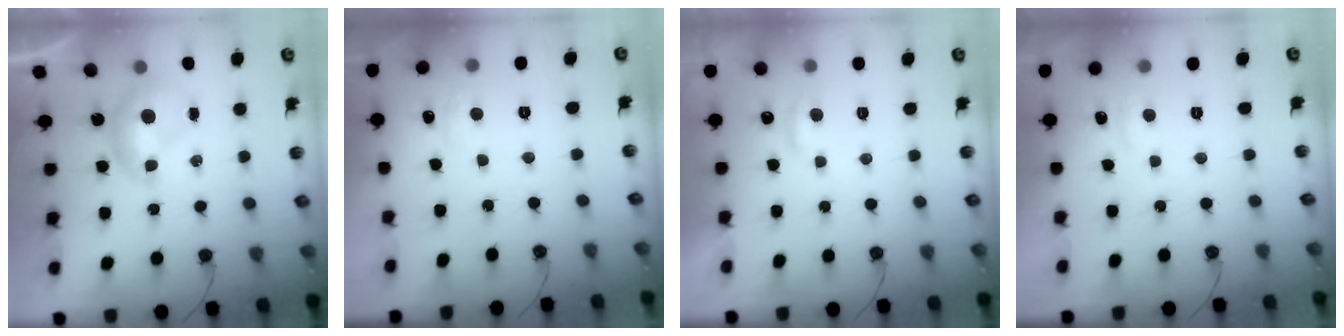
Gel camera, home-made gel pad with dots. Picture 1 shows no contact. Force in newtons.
{"total": 0.9, "press": 0.3, "slide": 0.8}
{"total": 0.9, "press": 0.8, "slide": 0.4}
{"total": 1.0, "press": 0.7, "slide": 0.8}